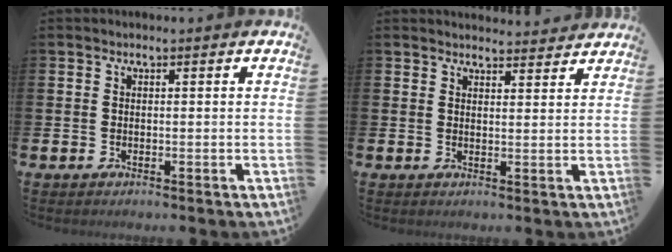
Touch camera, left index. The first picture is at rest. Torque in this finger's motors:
{"motor_torque": [0.86, -1.28, 0.28, 0.03]}